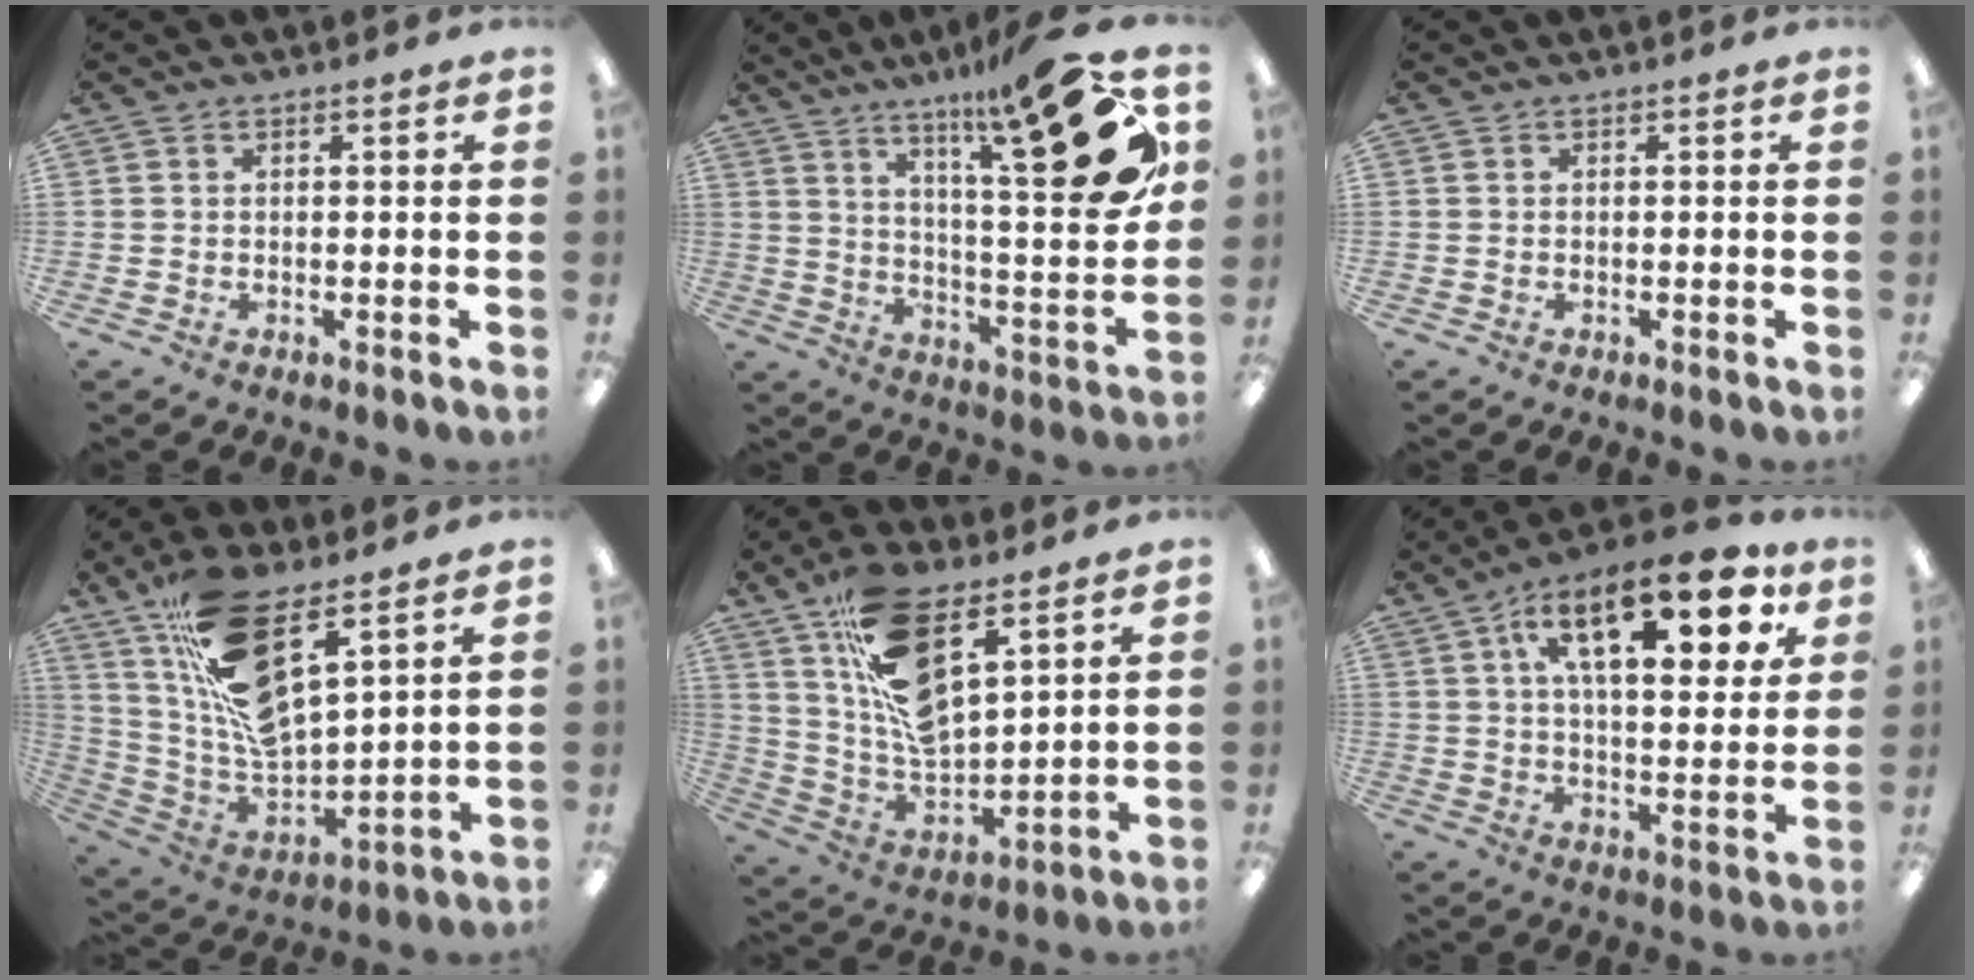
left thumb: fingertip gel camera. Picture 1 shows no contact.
{"total": 21.5, "force": [12.3, 4.3, 17.1], "torque": [-0.252, -0.076, 0.182]}
{"total": 0.0}
{"total": 16.8, "force": [10.6, 5.8, 11.6], "torque": [-0.231, -0.065, 0.189]}
{"total": 17.1, "force": [10.2, 7.6, 11.5], "torque": [-0.215, -0.053, 0.185]}
{"total": 21.3, "force": [10.3, 9.1, 16.3], "torque": [-0.242, -0.029, 0.158]}